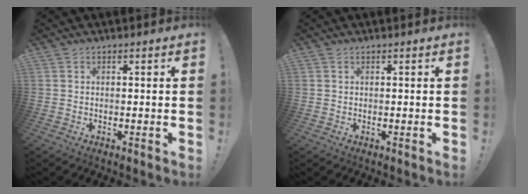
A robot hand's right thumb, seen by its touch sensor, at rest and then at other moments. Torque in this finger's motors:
{"motor_torque": [-0.35, -0.17, -0.32, 0.20, 0.00]}